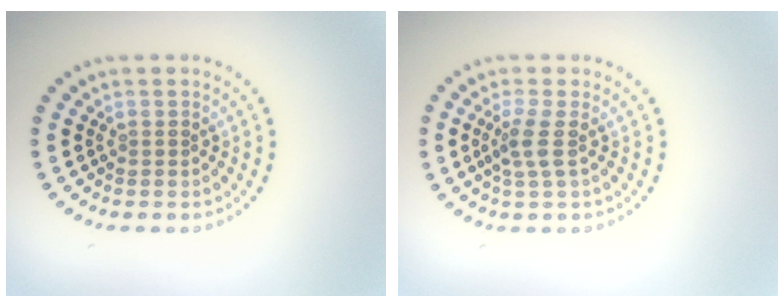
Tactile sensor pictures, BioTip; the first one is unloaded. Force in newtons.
{"total": 2.1, "press": 1.6, "slide": 1.3}